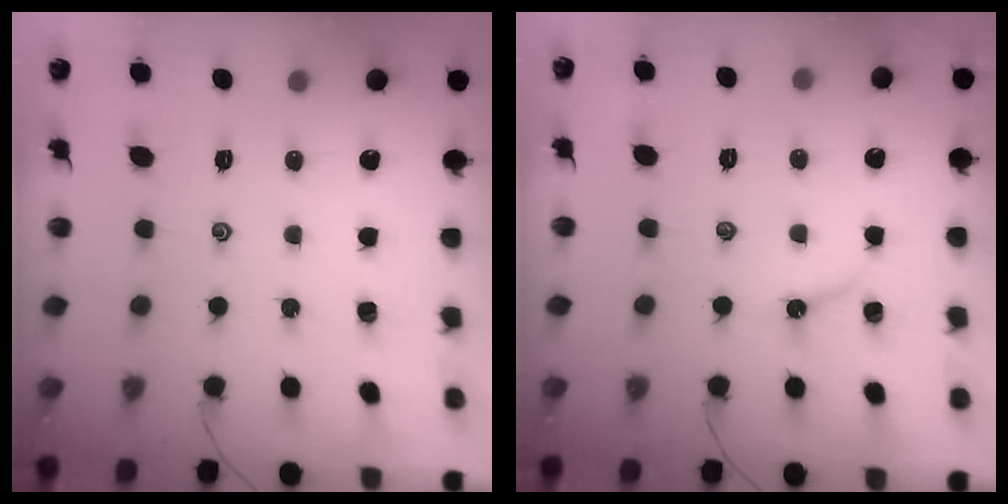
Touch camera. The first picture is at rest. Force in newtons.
{"total": 4.9, "press": 4.9, "slide": 0.6}